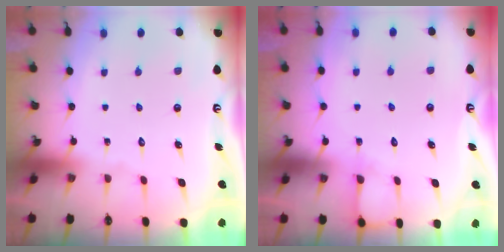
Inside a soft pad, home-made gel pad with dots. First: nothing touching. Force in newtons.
{"total": 5.2, "press": 5.2, "slide": 0.6}